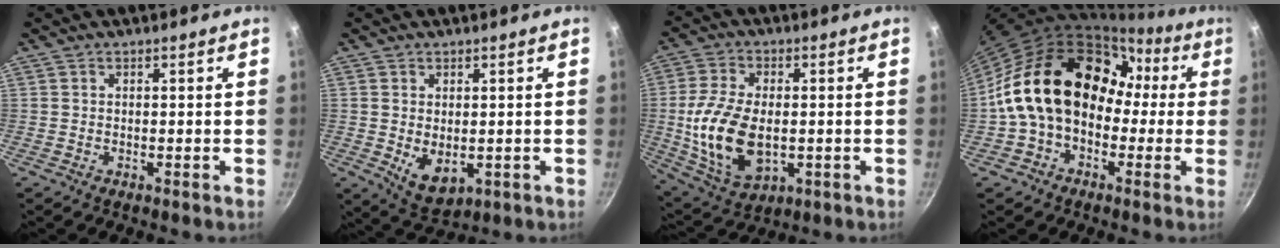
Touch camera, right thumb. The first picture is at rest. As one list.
[{"total": 6.3, "force": [-0.4, 4.0, 4.9], "torque": [-0.072, -0.018, 0.009]}, {"total": 15.6, "force": [-1.3, 9.2, 12.5], "torque": [-0.238, -0.004, -0.013]}, {"total": 19.7, "force": [0.6, 14.3, 13.5], "torque": [-0.194, 0.060, 0.002]}]